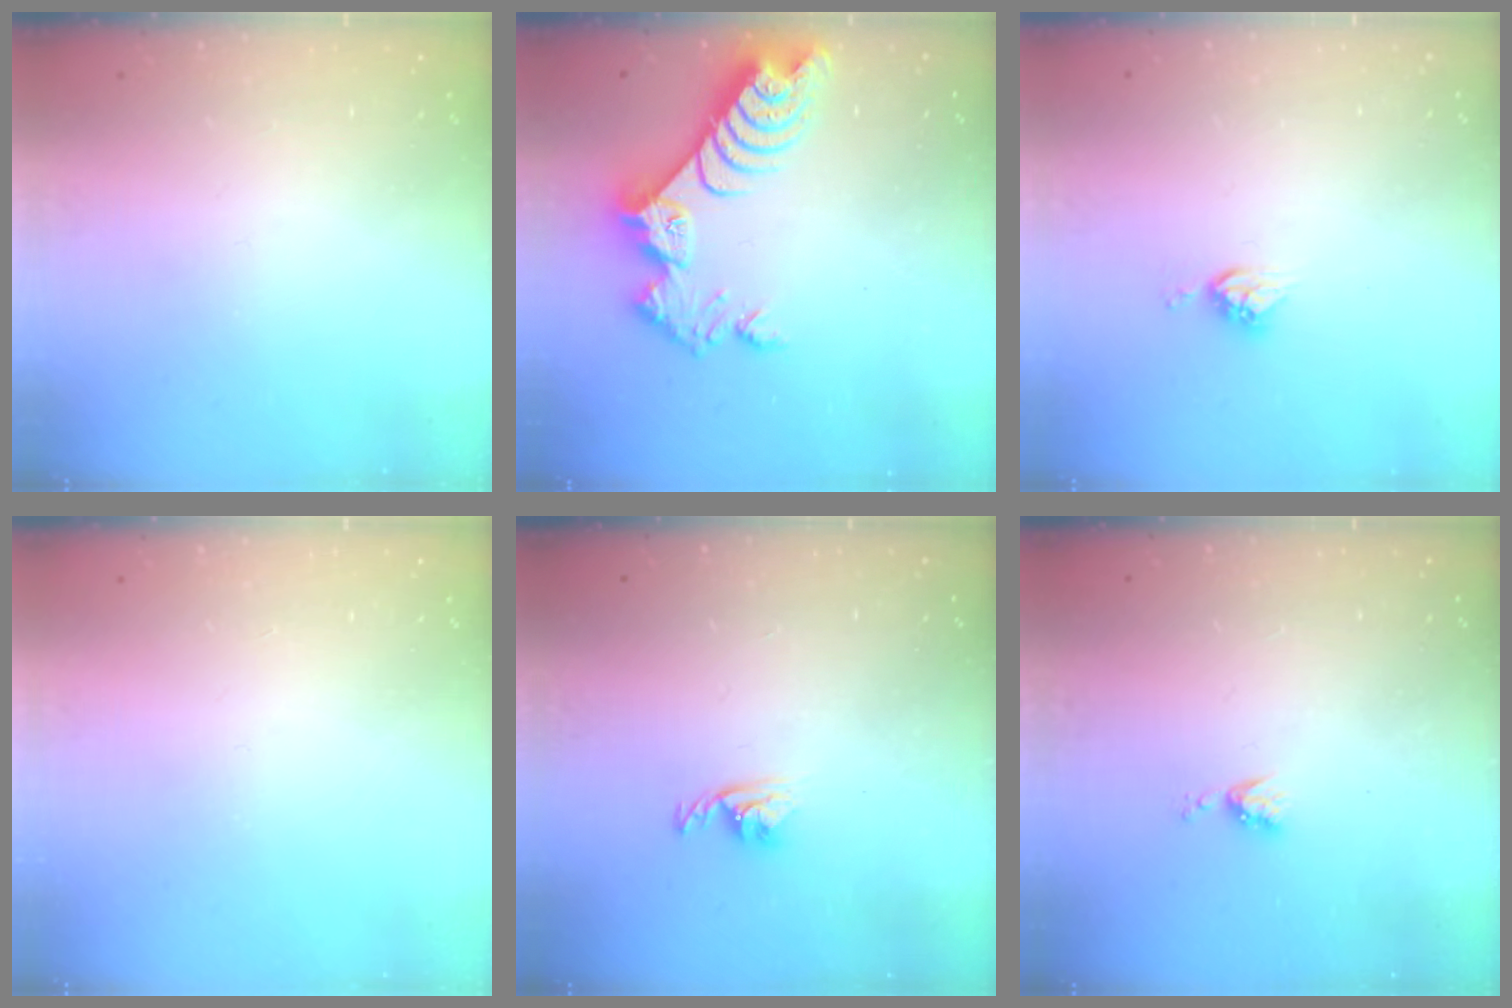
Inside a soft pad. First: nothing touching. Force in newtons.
{"total": 9.6, "press": 9.5, "slide": 0.9}
{"total": 5.4, "press": 5.4, "slide": 0.1}
{"total": 0.0}
{"total": 3.3, "press": 3.3, "slide": 0.5}
{"total": 4.3, "press": 4.3, "slide": 0.5}